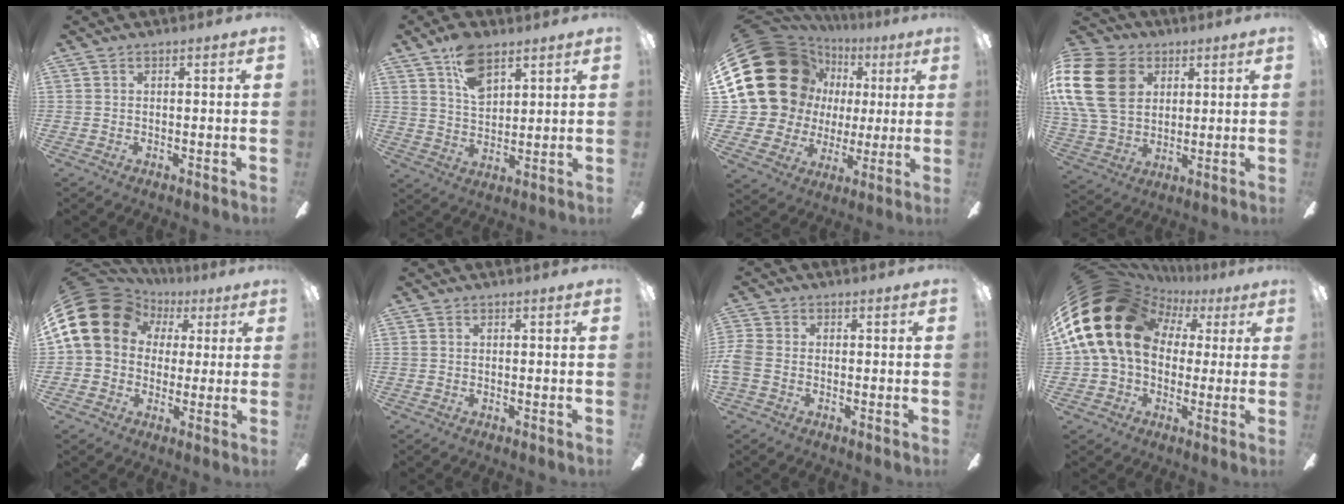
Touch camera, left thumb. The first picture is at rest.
{"total": 9.9, "force": [6.2, 5.4, 5.6], "torque": [-0.094, -0.020, 0.112]}
{"total": 25.3, "force": [5.6, 21.5, 12.1], "torque": [-0.232, -0.033, 0.140]}
{"total": 19.1, "force": [5.4, 14.4, 11.3], "torque": [-0.255, -0.004, 0.099]}
{"total": 16.6, "force": [3.9, 14.0, 8.0], "torque": [-0.168, -0.007, 0.071]}
{"total": 0.0}
{"total": 4.0, "force": [-1.3, 2.7, 2.7], "torque": [-0.069, 0.002, -0.027]}
{"total": 23.2, "force": [5.5, 17.1, 14.8], "torque": [-0.320, -0.022, 0.094]}